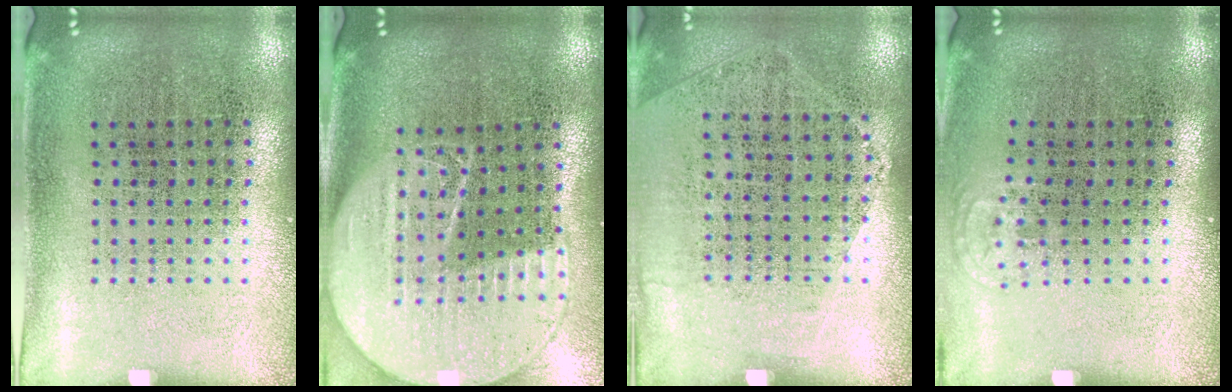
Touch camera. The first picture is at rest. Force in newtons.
{"total": 2.1, "press": 1.8, "slide": 1.1}
{"total": 1.2, "press": 0.9, "slide": 0.7}
{"total": 0.6, "press": 0.5, "slide": 0.3}